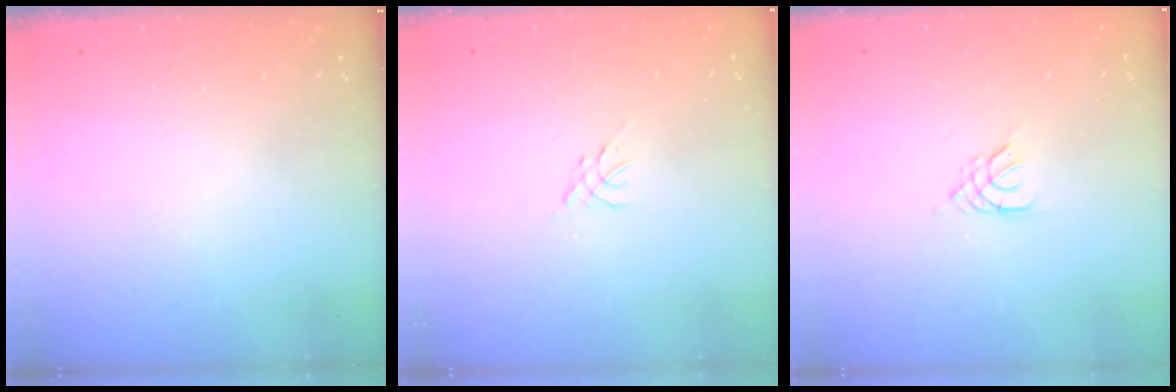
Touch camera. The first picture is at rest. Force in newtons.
{"total": 0.0}
{"total": 2.6, "press": 2.5, "slide": 0.5}